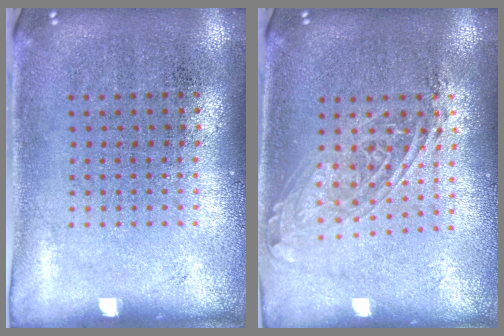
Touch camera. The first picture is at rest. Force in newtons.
{"total": 1.7, "press": 1.4, "slide": 0.9}